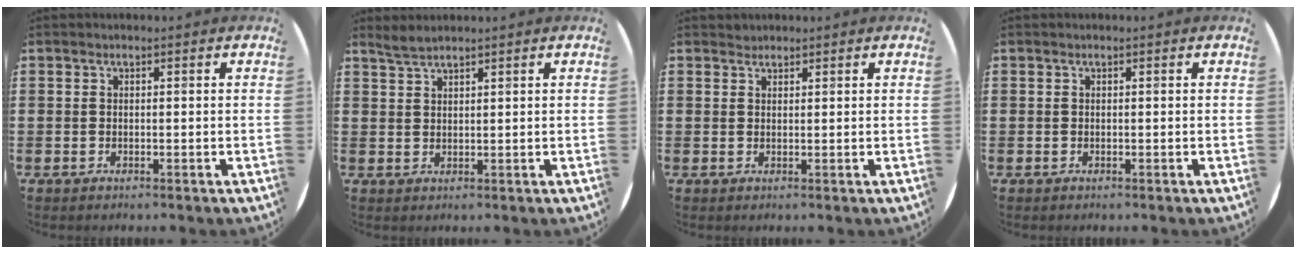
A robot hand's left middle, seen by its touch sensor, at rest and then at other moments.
{"total": 1.9, "force": [1.8, 0.0, 0.5], "torque": [-0.013, 0.001, 0.035]}
{"total": 0.9, "force": [0.8, 0.2, -0.2], "torque": [0.001, 0.003, 0.016]}
{"total": 0.0}